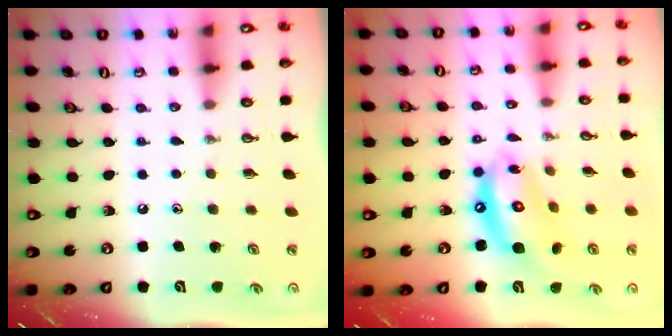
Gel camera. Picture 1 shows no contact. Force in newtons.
{"total": 13.7, "press": 13.6, "slide": 1.4}